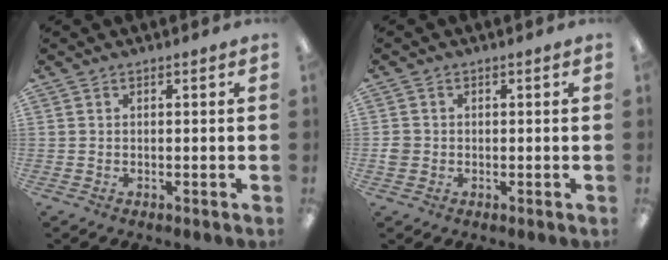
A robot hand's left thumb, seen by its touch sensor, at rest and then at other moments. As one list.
[{"total": 2.3, "force": [-0.4, 2.1, 0.7], "torque": [-0.011, 0.003, -0.008]}]